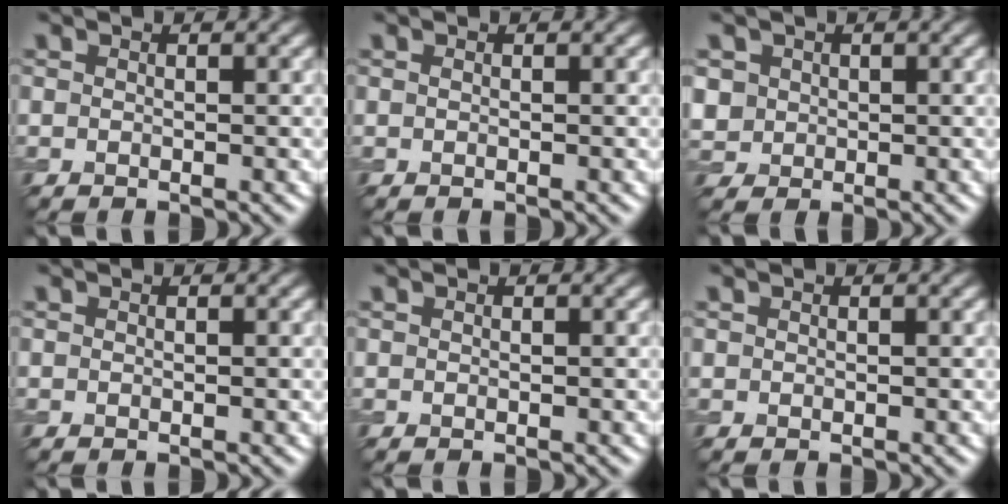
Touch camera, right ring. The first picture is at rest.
{"total": 0.0}
{"total": 2.3, "force": [0.6, 2.2, 0.6], "torque": [-0.023, 0.003, 0.026]}
{"total": 0.0}
{"total": 0.0}
{"total": 0.0}